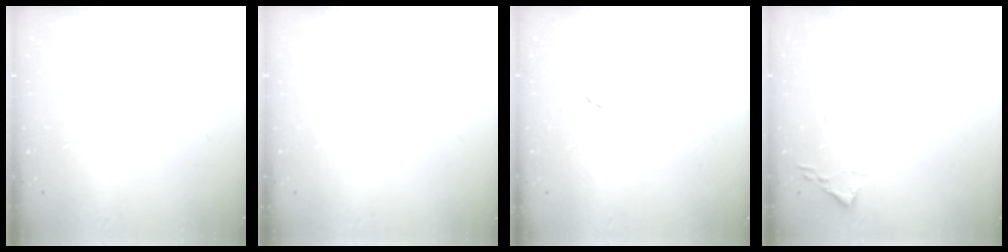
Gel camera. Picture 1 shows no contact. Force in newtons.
{"total": 0.0}
{"total": 6.2, "press": 6.1, "slide": 0.9}
{"total": 1.8, "press": 1.7, "slide": 0.2}